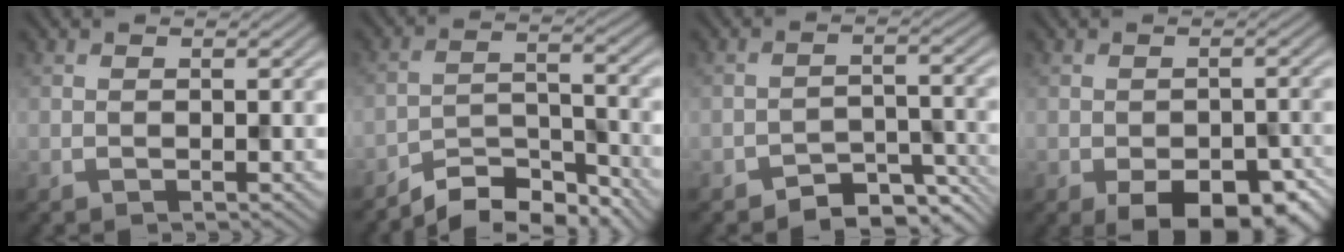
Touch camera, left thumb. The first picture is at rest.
{"total": 7.0, "force": [-6.3, 1.7, 2.5], "torque": [-0.040, 0.003, -0.121]}
{"total": 5.2, "force": [-4.1, 2.1, 2.4], "torque": [-0.030, 0.000, -0.066]}
{"total": 7.9, "force": [-4.4, 4.0, 5.3], "torque": [-0.073, -0.021, -0.047]}